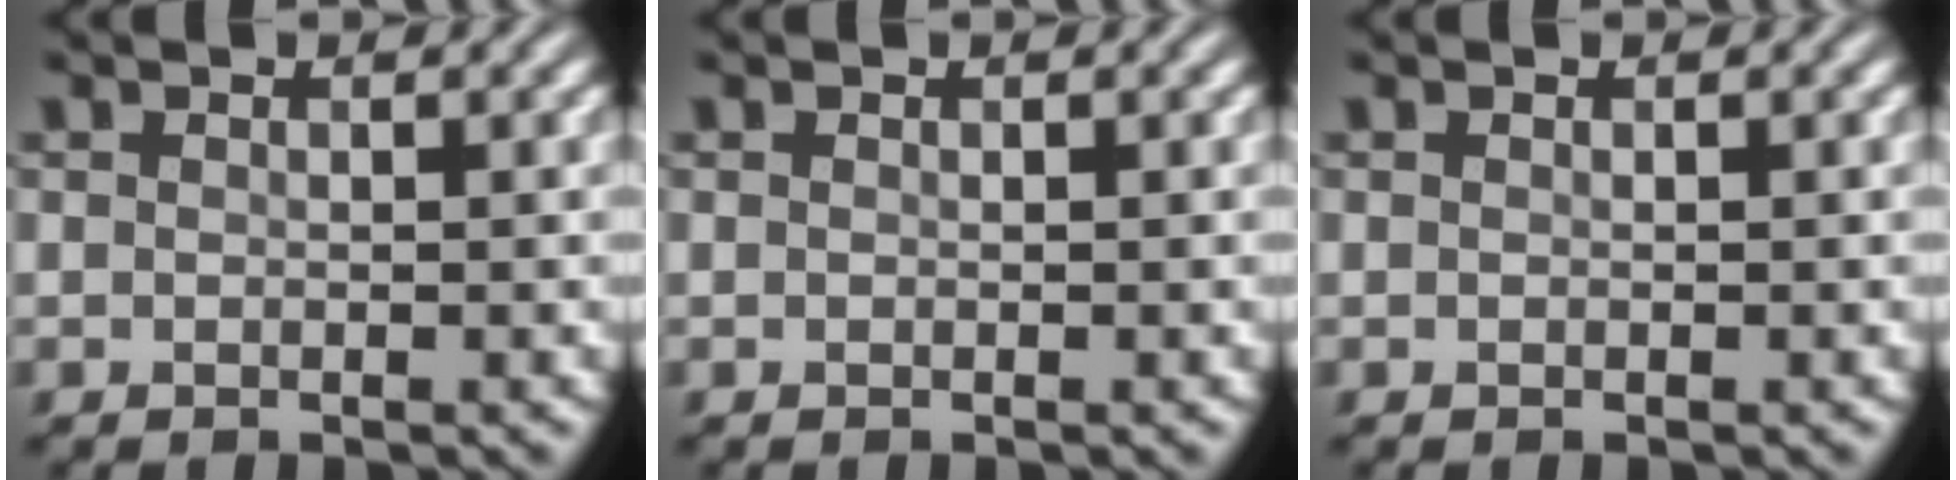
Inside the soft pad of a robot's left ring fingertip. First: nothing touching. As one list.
[{"total": 0.0}, {"total": 0.0}]